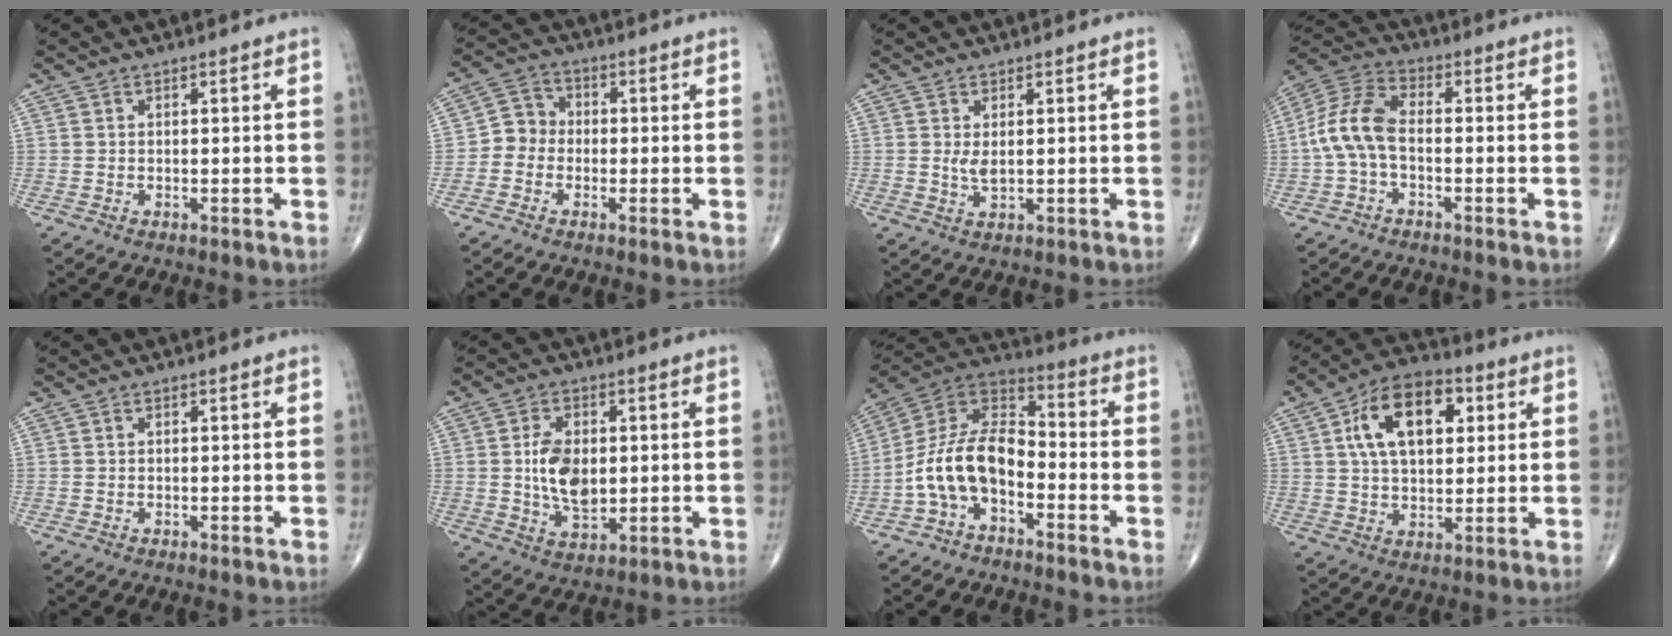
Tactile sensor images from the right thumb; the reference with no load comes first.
{"total": 5.2, "force": [-1.3, 4.6, 1.9], "torque": [-0.009, 0.020, -0.041]}
{"total": 2.2, "force": [0.4, 0.9, 1.9], "torque": [-0.036, -0.006, 0.013]}
{"total": 9.7, "force": [-1.4, 5.3, 8.0], "torque": [-0.170, 0.031, -0.038]}
{"total": 0.0}
{"total": 9.8, "force": [0.5, 6.0, 7.7], "torque": [-0.126, -0.008, 0.015]}
{"total": 12.9, "force": [-4.5, 7.4, 9.6], "torque": [-0.174, 0.066, -0.097]}
{"total": 15.4, "force": [4.5, 8.9, 11.8], "torque": [-0.179, 0.008, 0.072]}